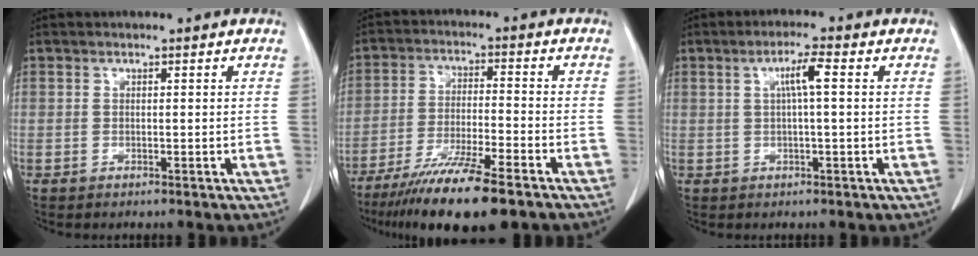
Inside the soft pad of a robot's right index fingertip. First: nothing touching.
{"total": 14.2, "force": [-10.5, 1.0, 9.6], "torque": [-0.172, -0.038, -0.176]}
{"total": 3.7, "force": [0.8, 0.2, 3.6], "torque": [-0.066, 0.009, 0.014]}